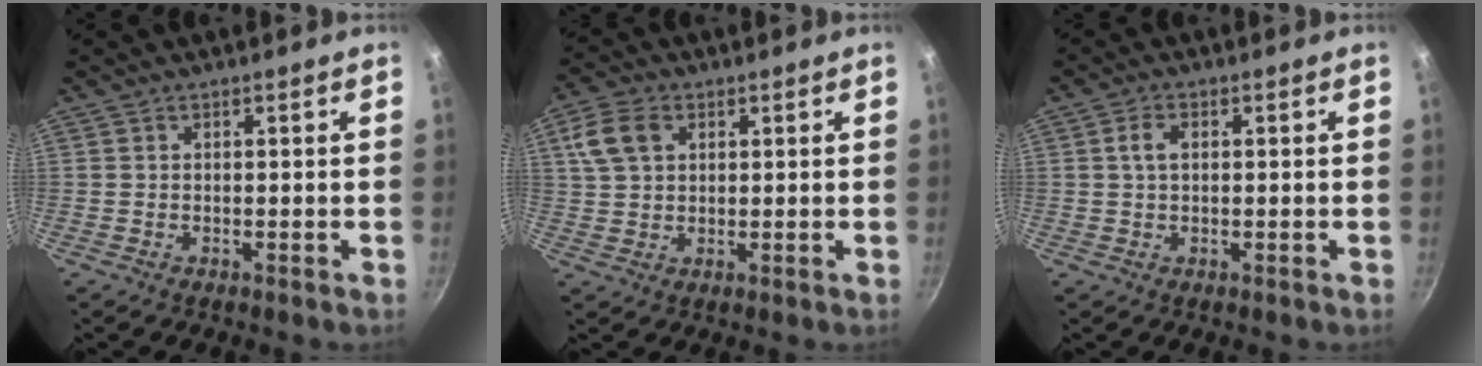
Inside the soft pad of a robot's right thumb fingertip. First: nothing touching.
{"total": 7.4, "force": [2.6, 5.1, 4.7], "torque": [-0.089, 0.006, 0.050]}
{"total": 2.8, "force": [0.5, 1.7, 2.2], "torque": [-0.044, 0.003, 0.009]}